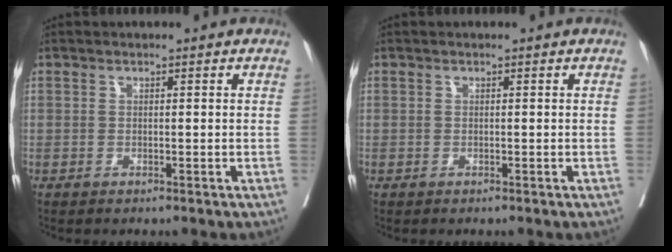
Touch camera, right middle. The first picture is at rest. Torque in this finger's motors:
{"motor_torque": [0.33, -0.35, 0.09, 0.01]}